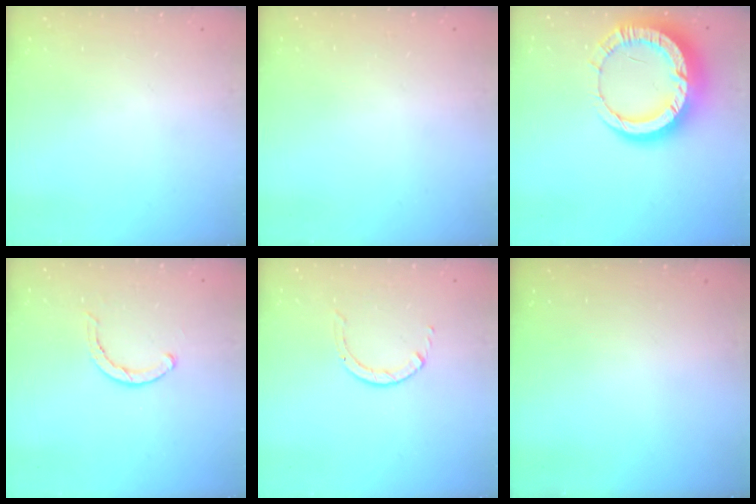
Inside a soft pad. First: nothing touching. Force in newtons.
{"total": 2.4, "press": 2.4, "slide": 0.2}
{"total": 17.1, "press": 17.0, "slide": 1.9}
{"total": 2.8, "press": 2.8, "slide": 0.2}
{"total": 1.4, "press": 1.4, "slide": 0.1}
{"total": 0.0}